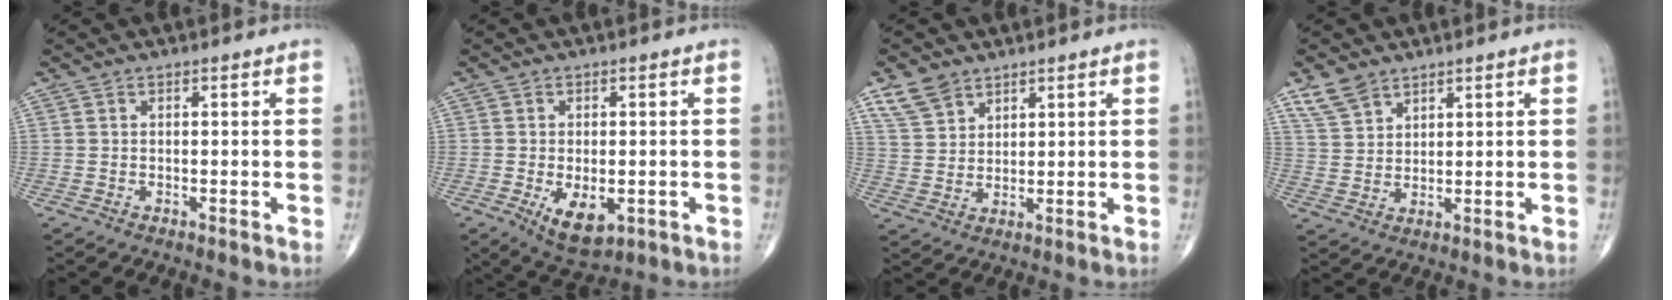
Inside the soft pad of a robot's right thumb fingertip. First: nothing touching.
{"total": 7.4, "force": [-2.1, 4.0, 5.9], "torque": [-0.088, -0.008, -0.022]}
{"total": 6.1, "force": [4.3, 3.8, 2.2], "torque": [-0.033, -0.017, 0.091]}
{"total": 5.6, "force": [4.1, 3.2, 2.1], "torque": [-0.033, -0.016, 0.089]}